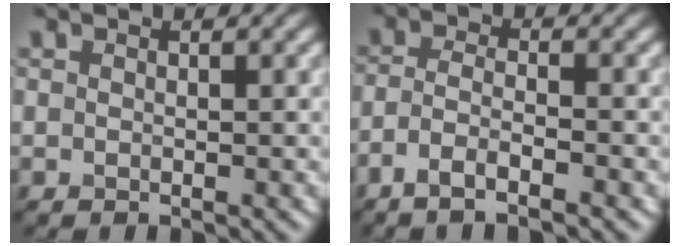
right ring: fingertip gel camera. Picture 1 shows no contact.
{"total": 3.5, "force": [-2.3, 0.8, 2.6], "torque": [-0.053, 0.000, -0.052]}